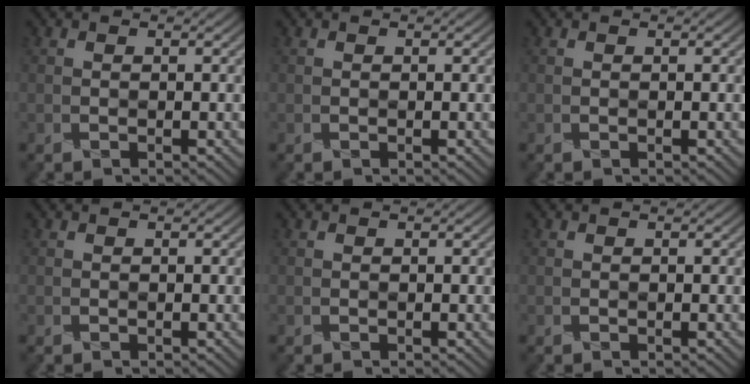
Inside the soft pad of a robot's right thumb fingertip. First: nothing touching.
{"total": 0.0}
{"total": 0.0}
{"total": 0.0}
{"total": 0.0}
{"total": 0.0}